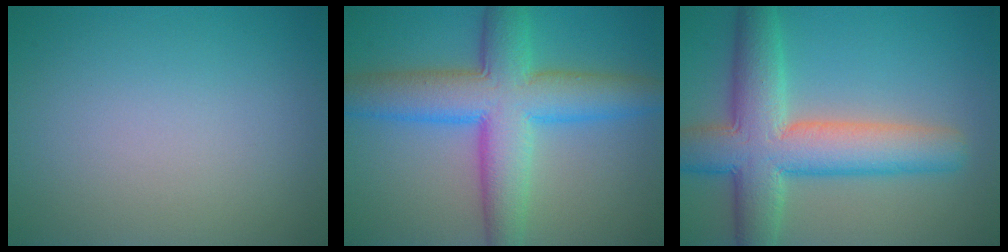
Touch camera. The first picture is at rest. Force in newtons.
{"total": 9.2, "press": 9.2, "slide": 0.2}
{"total": 9.1, "press": 9.1, "slide": 0.6}